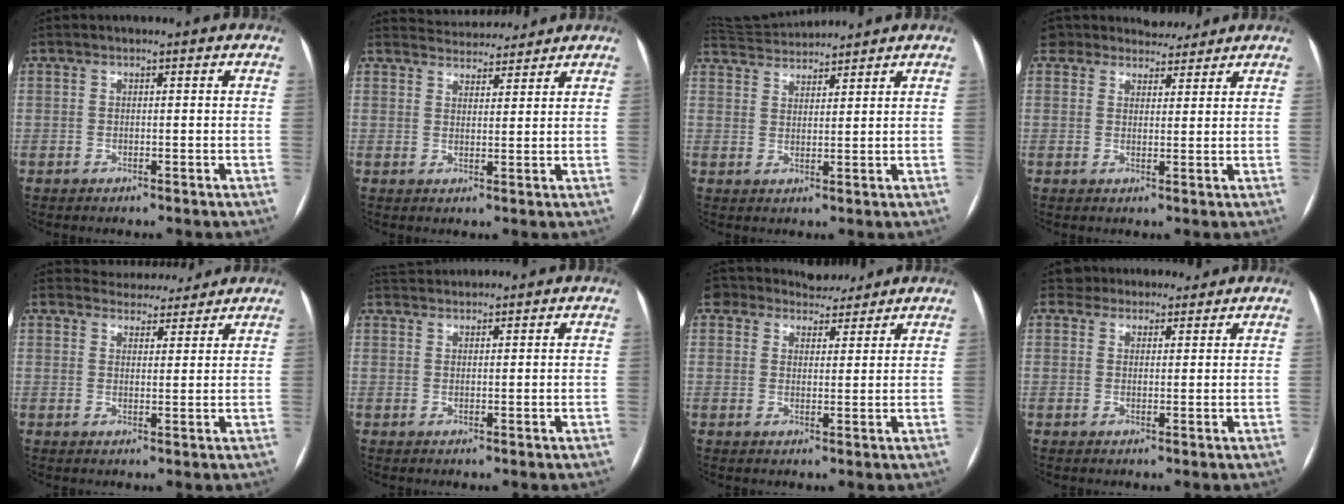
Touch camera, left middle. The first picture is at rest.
{"total": 6.4, "force": [6.2, 1.1, 0.6], "torque": [-0.010, 0.020, 0.089]}
{"total": 6.4, "force": [6.4, 0.0, 0.7], "torque": [-0.023, 0.028, 0.114]}
{"total": 7.5, "force": [7.0, 2.5, 0.3], "torque": [0.007, 0.016, 0.100]}
{"total": 6.2, "force": [6.0, 1.7, 0.1], "torque": [0.005, 0.009, 0.078]}
{"total": 2.8, "force": [2.8, -0.1, -0.1], "torque": [-0.004, 0.026, 0.059]}
{"total": 7.9, "force": [7.4, 2.6, 0.9], "torque": [-0.006, 0.012, 0.107]}
{"total": 5.6, "force": [5.1, 2.1, 0.2], "torque": [0.007, 0.019, 0.071]}